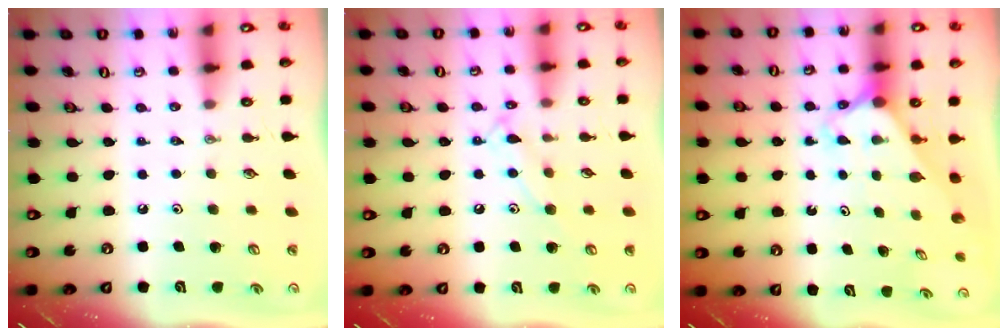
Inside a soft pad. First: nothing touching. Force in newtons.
{"total": 9.9, "press": 9.9, "slide": 0.7}
{"total": 2.3, "press": 2.3, "slide": 0.2}